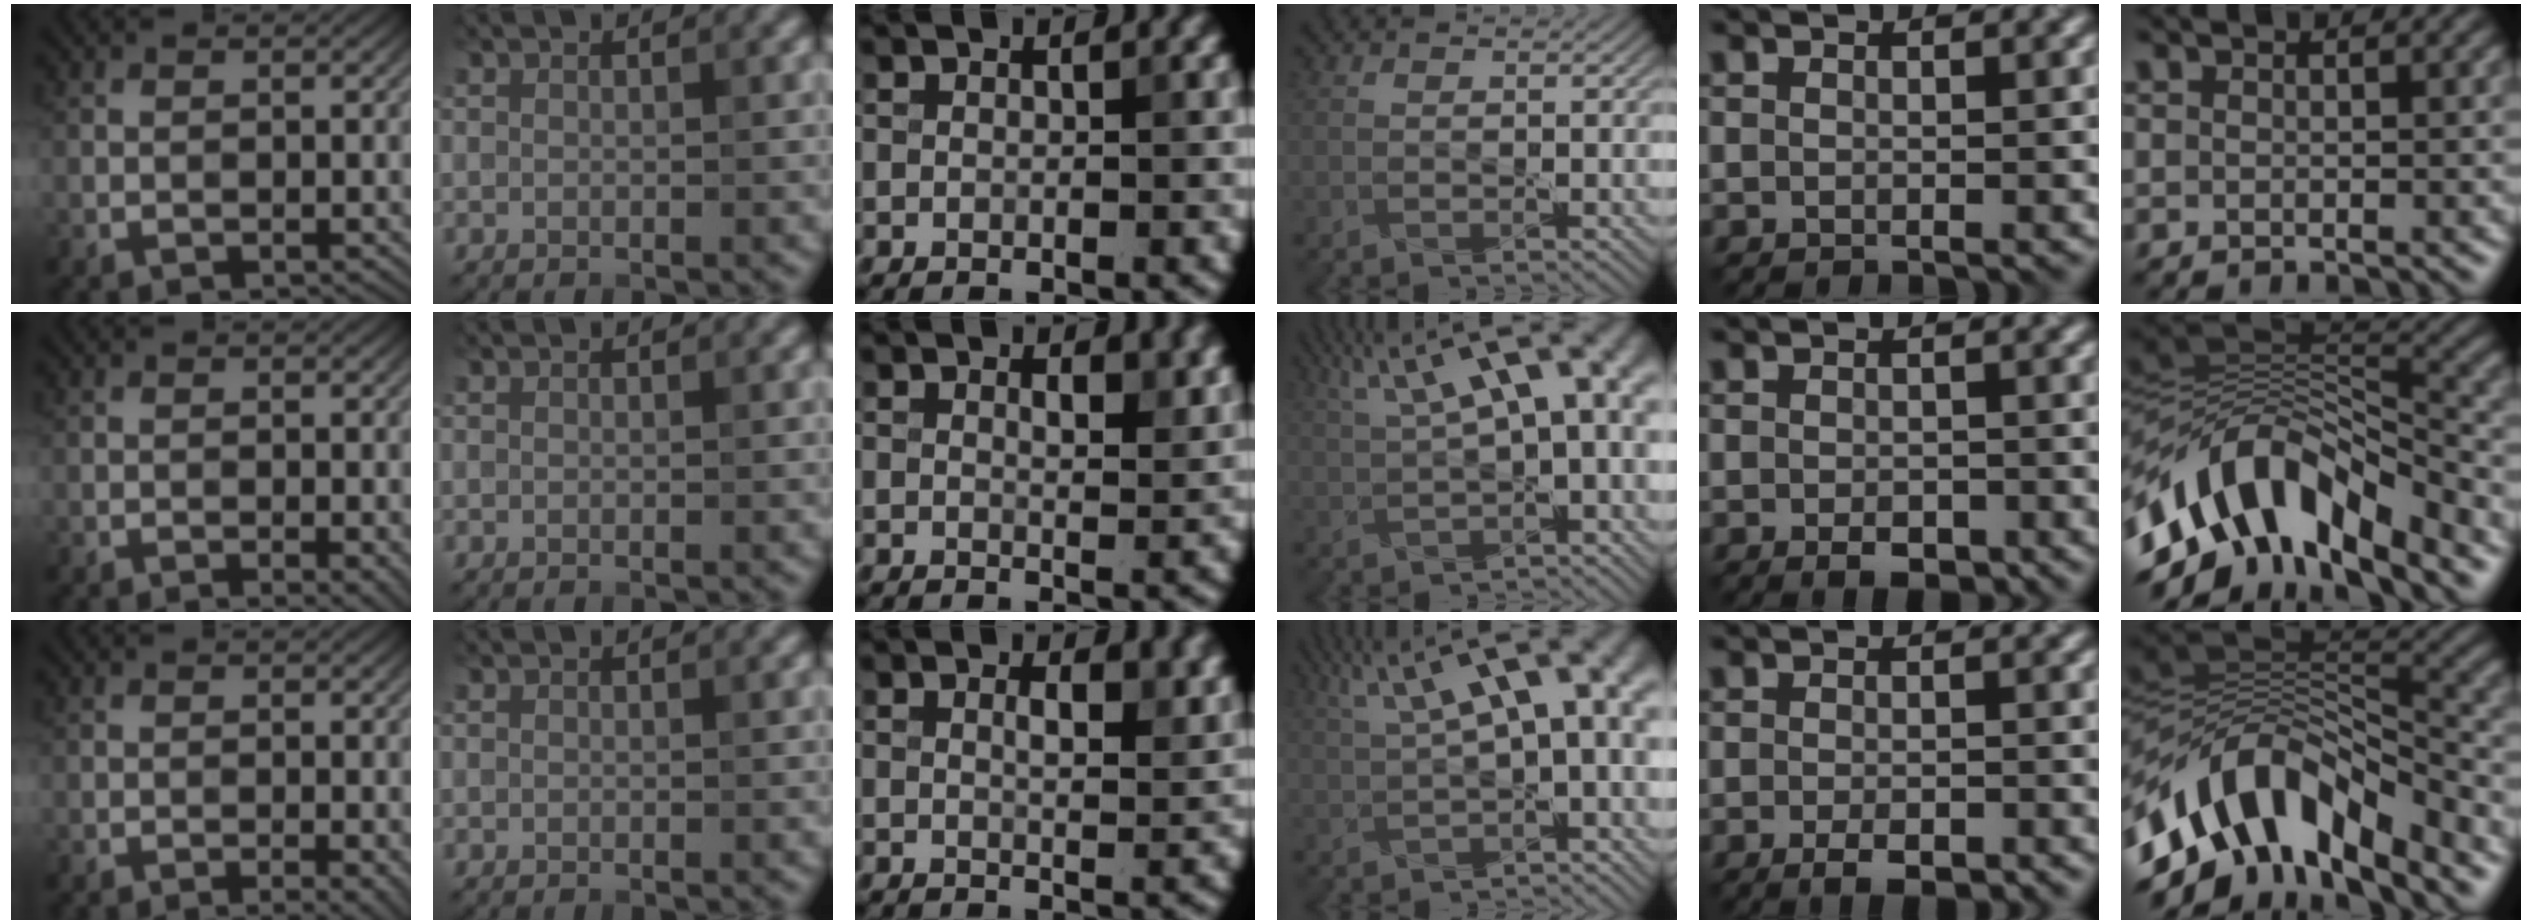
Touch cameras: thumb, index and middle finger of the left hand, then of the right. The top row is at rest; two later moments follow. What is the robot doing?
{"motion": "pour", "object": "sugar"}